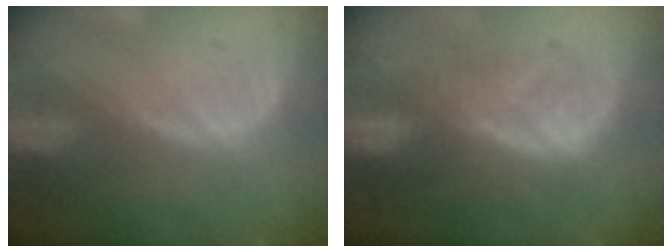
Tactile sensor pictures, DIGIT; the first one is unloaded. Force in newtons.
{"total": 8.0, "press": 7.8, "slide": 1.5}